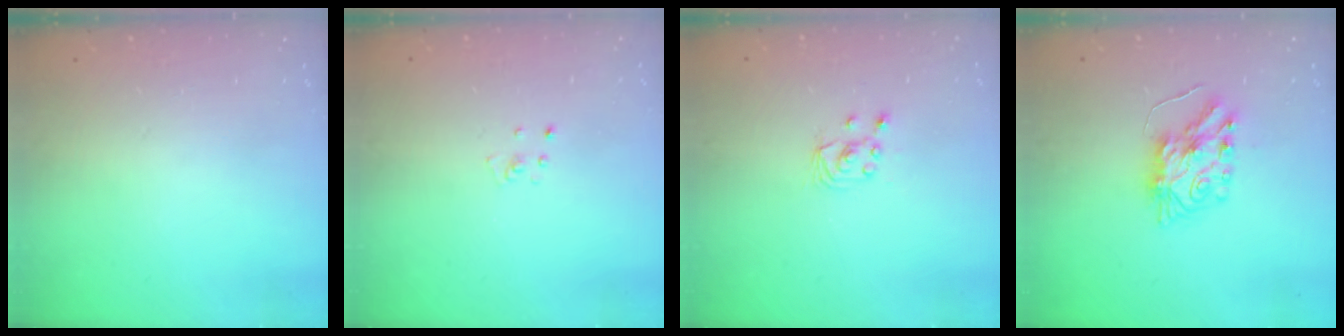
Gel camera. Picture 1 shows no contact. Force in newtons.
{"total": 2.6, "press": 2.6, "slide": 0.3}
{"total": 2.4, "press": 2.4, "slide": 0.2}
{"total": 8.4, "press": 8.4, "slide": 0.5}